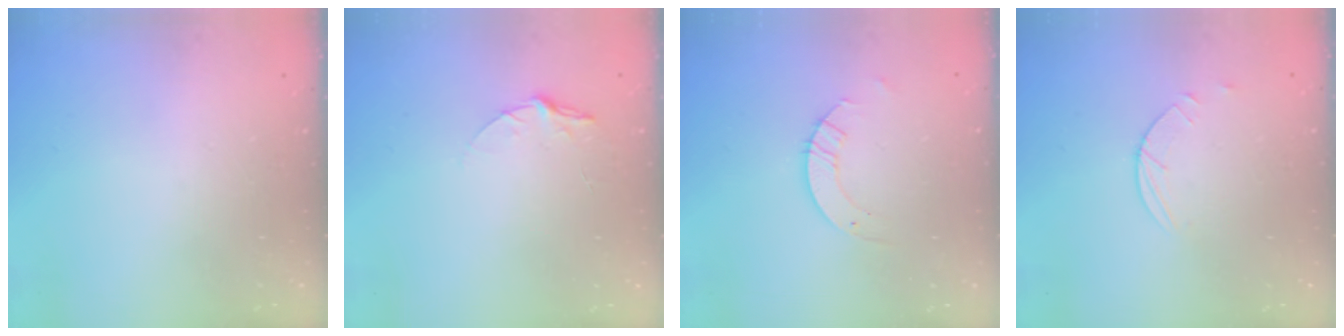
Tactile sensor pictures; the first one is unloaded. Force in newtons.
{"total": 4.6, "press": 4.6, "slide": 0.4}
{"total": 3.7, "press": 3.7, "slide": 0.2}
{"total": 2.9, "press": 2.8, "slide": 0.3}